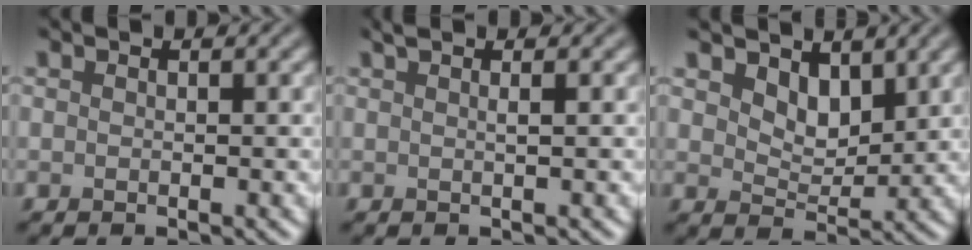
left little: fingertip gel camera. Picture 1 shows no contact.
{"total": 1.6, "force": [0.8, 0.5, 1.3], "torque": [-0.017, 0.001, 0.005]}
{"total": 2.7, "force": [2.1, 1.4, 1.1], "torque": [-0.030, -0.012, 0.032]}